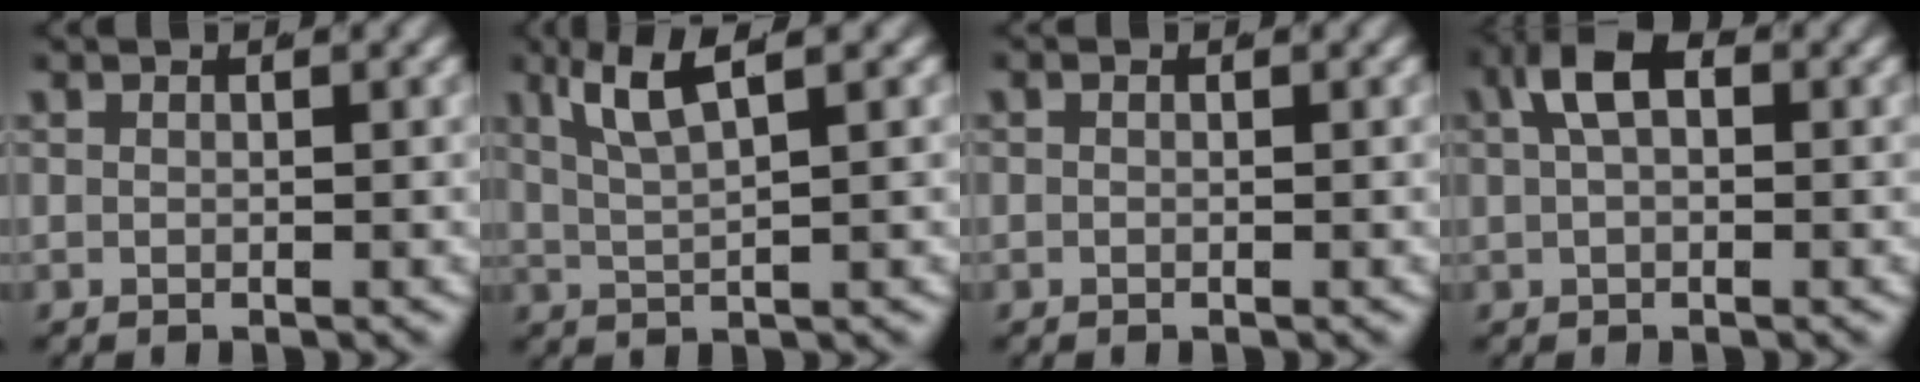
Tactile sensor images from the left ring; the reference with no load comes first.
{"total": 4.1, "force": [2.3, 0.6, 3.3], "torque": [-0.066, 0.001, 0.047]}
{"total": 0.0}
{"total": 4.3, "force": [1.6, 2.0, 3.5], "torque": [-0.063, 0.005, 0.024]}